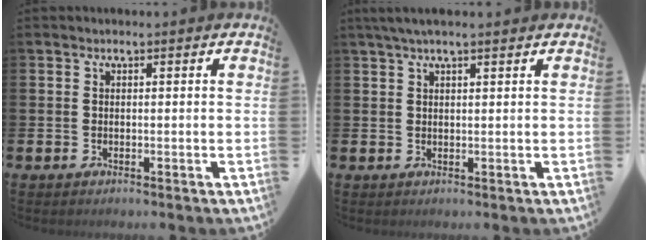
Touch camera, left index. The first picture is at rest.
{"total": 2.5, "force": [1.9, 0.3, 1.6], "torque": [-0.031, 0.002, 0.033]}